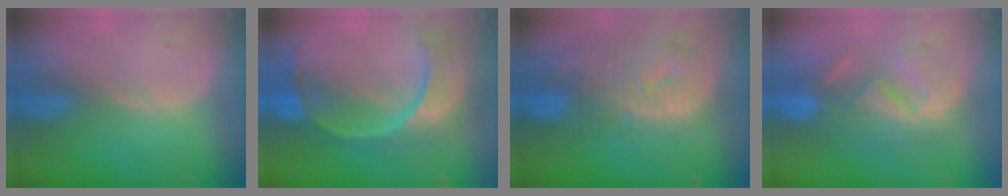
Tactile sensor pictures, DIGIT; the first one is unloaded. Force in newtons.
{"total": 11.1, "press": 9.3, "slide": 6.1}
{"total": 12.3, "press": 10.6, "slide": 6.1}
{"total": 9.4, "press": 9.0, "slide": 2.7}